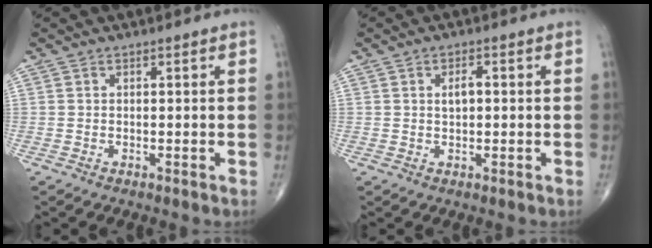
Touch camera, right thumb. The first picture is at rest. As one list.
[{"total": 2.4, "force": [0.3, 1.3, 2.1], "torque": [-0.031, 0.004, 0.005]}]